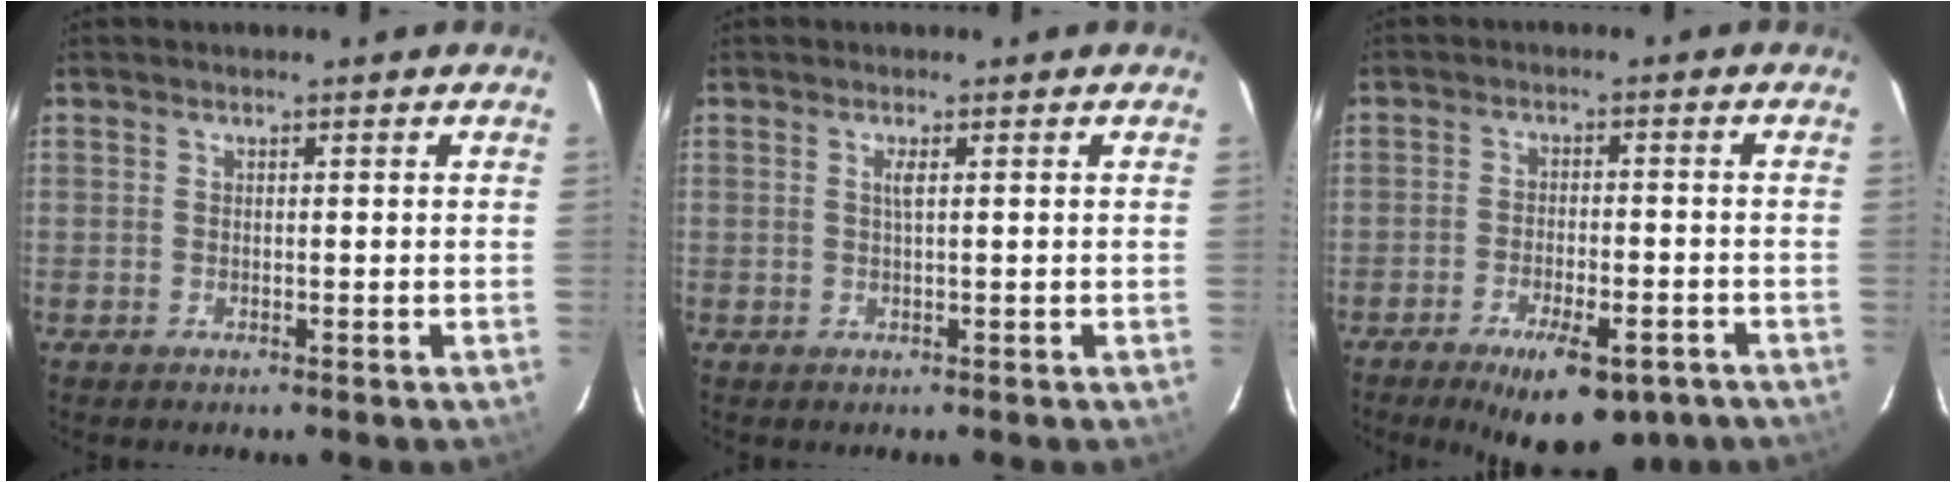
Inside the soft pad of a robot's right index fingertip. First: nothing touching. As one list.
[{"total": 1.2, "force": [0.3, -0.1, 1.1], "torque": [-0.023, 0.000, 0.006]}, {"total": 12.9, "force": [-8.9, 4.6, 8.1], "torque": [-0.144, -0.019, -0.123]}]